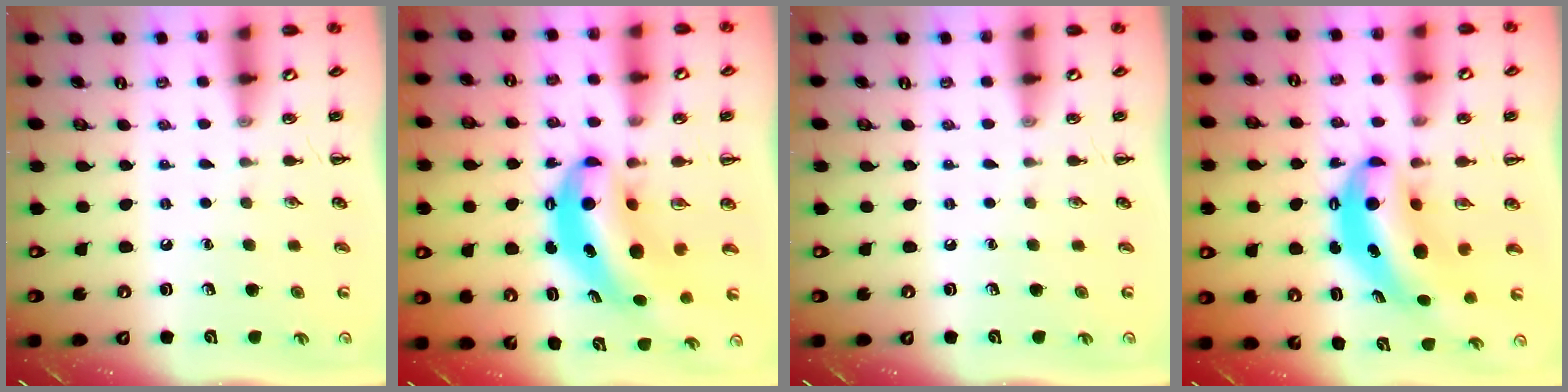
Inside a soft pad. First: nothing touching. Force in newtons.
{"total": 9.2, "press": 8.9, "slide": 2.3}
{"total": 0.0}
{"total": 9.2, "press": 8.9, "slide": 2.3}